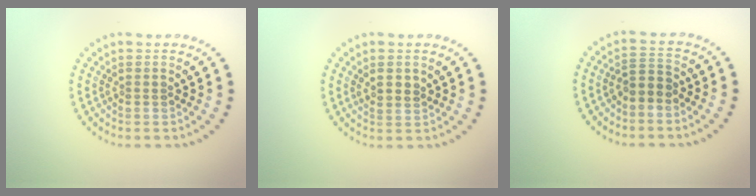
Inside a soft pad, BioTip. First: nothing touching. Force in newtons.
{"total": 1.5, "press": 1.3, "slide": 0.6}
{"total": 2.0, "press": 1.6, "slide": 1.2}